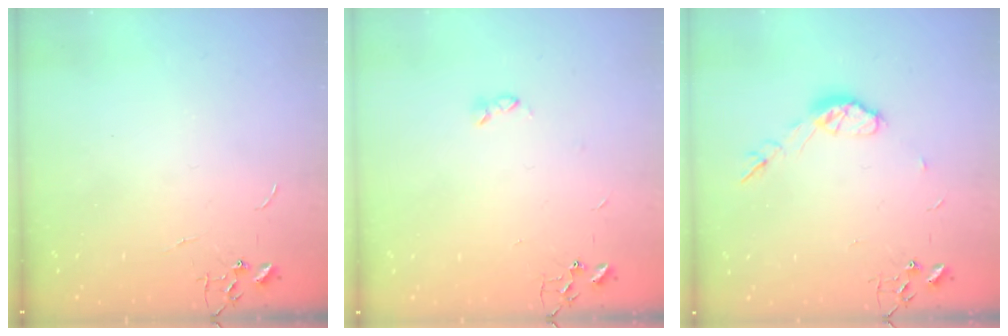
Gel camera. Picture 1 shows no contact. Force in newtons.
{"total": 2.6, "press": 2.5, "slide": 0.5}
{"total": 8.3, "press": 8.3, "slide": 0.5}